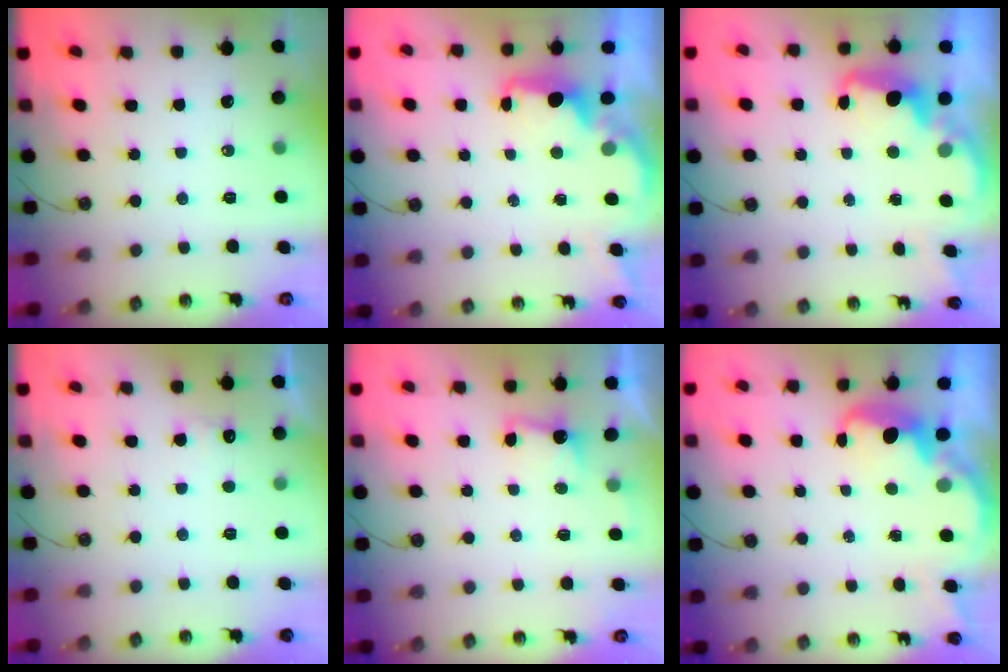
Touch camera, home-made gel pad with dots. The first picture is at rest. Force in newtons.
{"total": 2.0, "press": 1.9, "slide": 0.8}
{"total": 2.6, "press": 2.5, "slide": 0.5}
{"total": 6.3, "press": 6.2, "slide": 1.3}
{"total": 2.3, "press": 2.1, "slide": 1.0}
{"total": 3.5, "press": 3.4, "slide": 0.6}